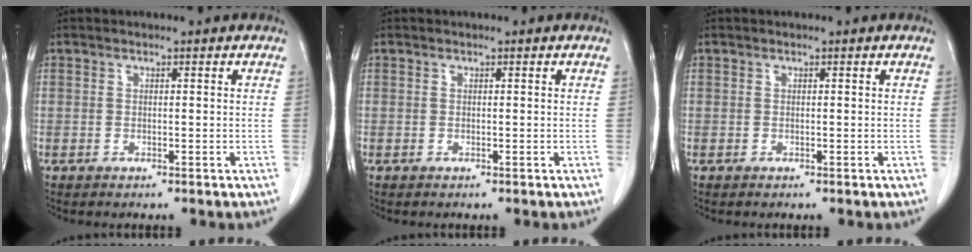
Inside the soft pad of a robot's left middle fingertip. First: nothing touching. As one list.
[{"total": 0.0}, {"total": 0.0}]